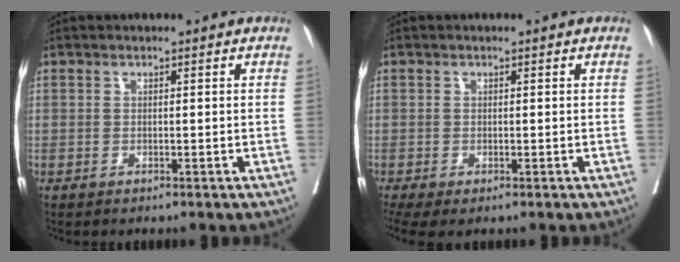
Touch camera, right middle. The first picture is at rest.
{"total": 4.0, "force": [-2.3, 1.7, 2.9], "torque": [-0.059, -0.011, -0.037]}